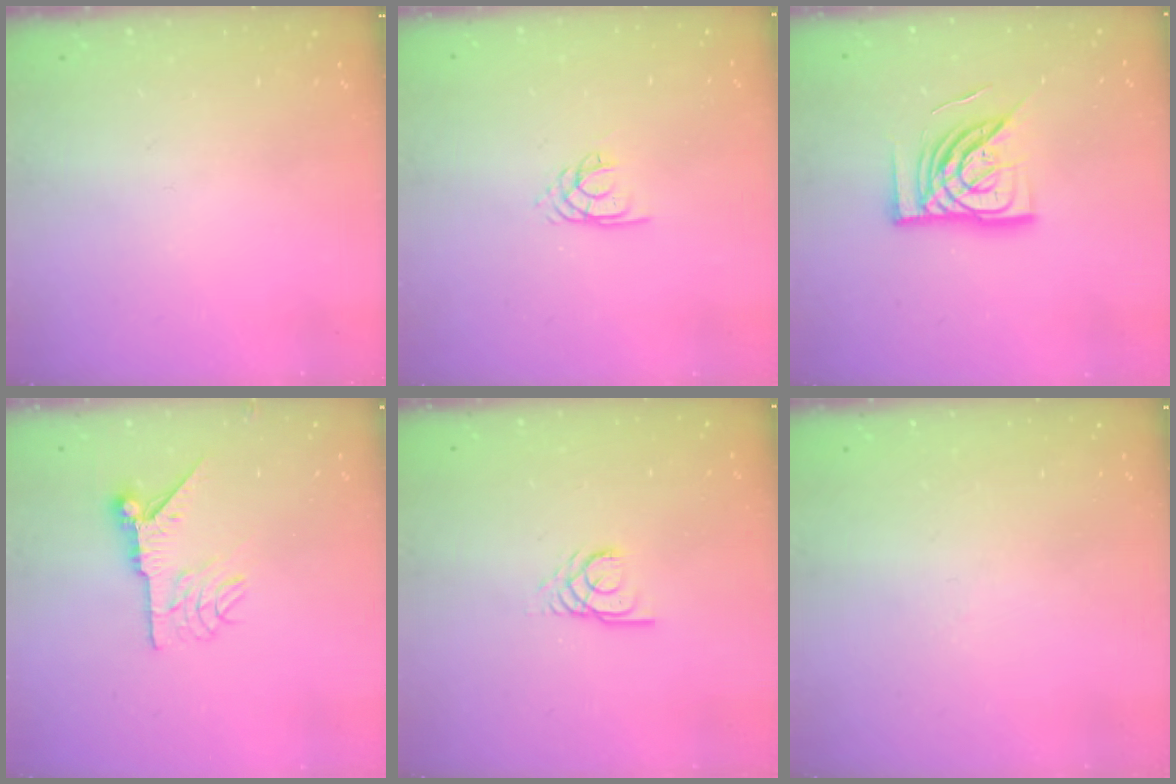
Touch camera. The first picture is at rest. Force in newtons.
{"total": 1.9, "press": 1.8, "slide": 0.3}
{"total": 15.0, "press": 15.0, "slide": 1.4}
{"total": 11.4, "press": 11.4, "slide": 0.8}
{"total": 2.7, "press": 2.7, "slide": 0.2}
{"total": 1.8, "press": 1.6, "slide": 0.6}